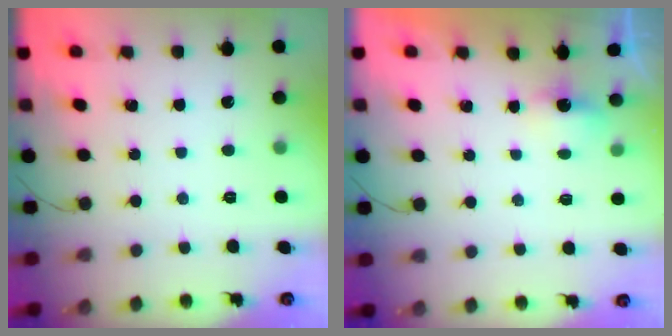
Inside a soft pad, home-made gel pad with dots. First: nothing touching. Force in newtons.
{"total": 2.0, "press": 1.8, "slide": 0.8}